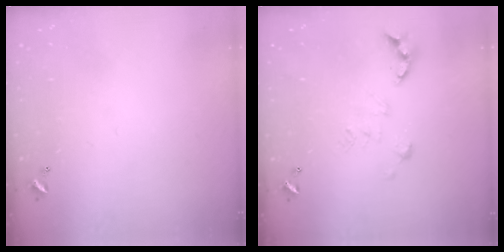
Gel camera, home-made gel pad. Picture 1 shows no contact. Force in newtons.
{"total": 2.9, "press": 2.7, "slide": 1.3}